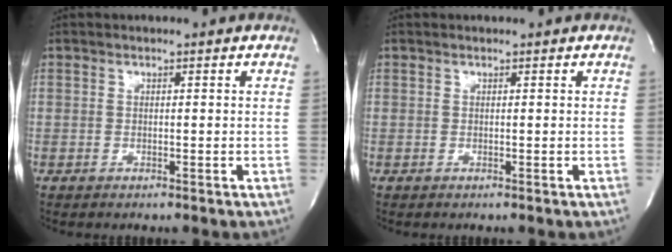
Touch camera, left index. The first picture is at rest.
{"total": 0.0}